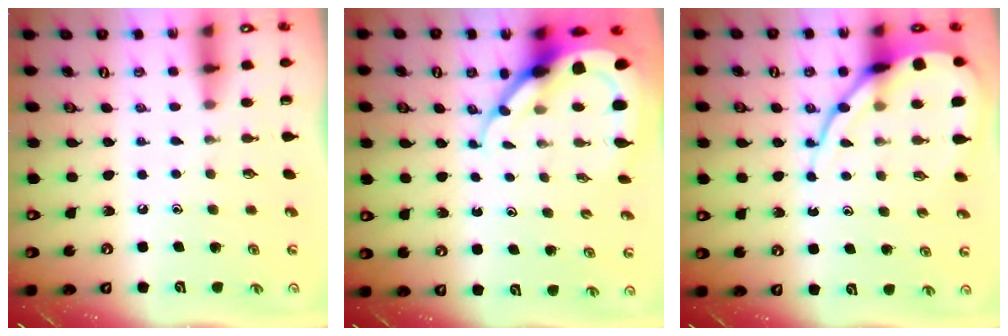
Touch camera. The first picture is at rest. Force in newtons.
{"total": 8.9, "press": 8.8, "slide": 1.2}
{"total": 12.6, "press": 12.5, "slide": 1.1}